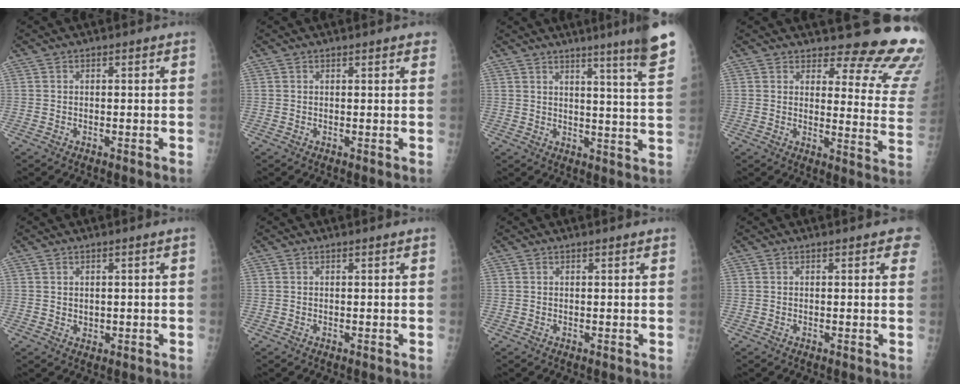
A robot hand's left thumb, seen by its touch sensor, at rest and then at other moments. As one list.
[{"total": 1.9, "force": [1.5, 0.4, 1.1], "torque": [-0.008, 0.002, 0.016]}, {"total": 12.3, "force": [9.0, -0.5, 8.3], "torque": [-0.101, -0.062, 0.103]}, {"total": 17.7, "force": [16.1, 4.9, 5.6], "torque": [-0.014, -0.157, 0.167]}, {"total": 1.1, "force": [0.6, 0.6, 0.7], "torque": [-0.008, -0.008, 0.017]}, {"total": 0.7, "force": [0.6, 0.0, 0.3], "torque": [-0.005, 0.001, 0.011]}, {"total": 1.1, "force": [0.9, 0.1, 0.5], "torque": [-0.003, 0.001, 0.014]}, {"total": 3.8, "force": [2.5, 1.3, 2.6], "torque": [-0.009, 0.001, 0.026]}]